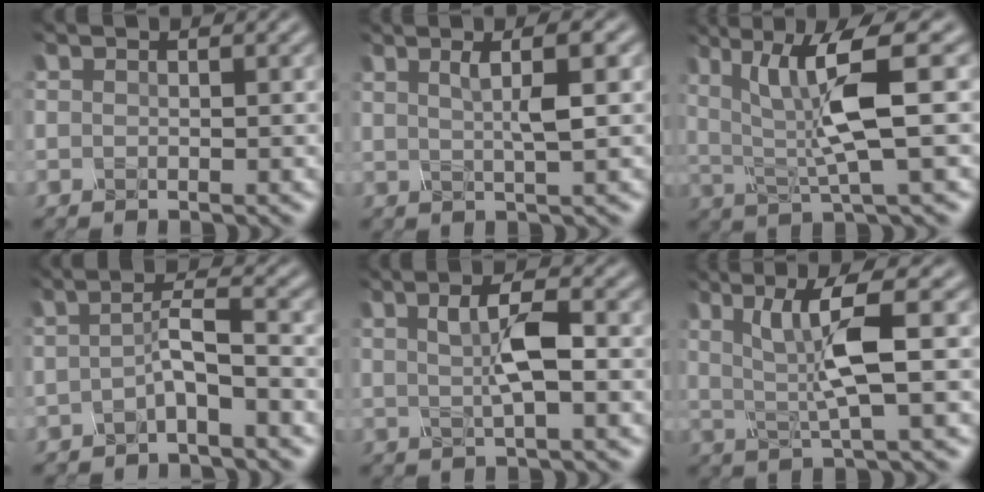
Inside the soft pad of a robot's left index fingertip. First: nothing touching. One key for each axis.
{"total": 3.1, "fx": 0.8, "fy": 0.6, "fz": 2.9, "tx": -0.038, "ty": 0.004, "tz": 0.012}
{"total": 7.4, "fx": 1.3, "fy": 1.3, "fz": 7.2, "tx": -0.129, "ty": -0.008, "tz": 0.025}
{"total": 2.7, "fx": -1.2, "fy": 0.4, "fz": 2.4, "tx": -0.045, "ty": 0.006, "tz": -0.025}
{"total": 3.6, "fx": 0.0, "fy": 0.9, "fz": 3.5, "tx": -0.064, "ty": 0.002, "tz": -0.002}
{"total": 6.0, "fx": 0.6, "fy": 0.9, "fz": 5.9, "tx": -0.115, "ty": 0.000, "tz": 0.016}